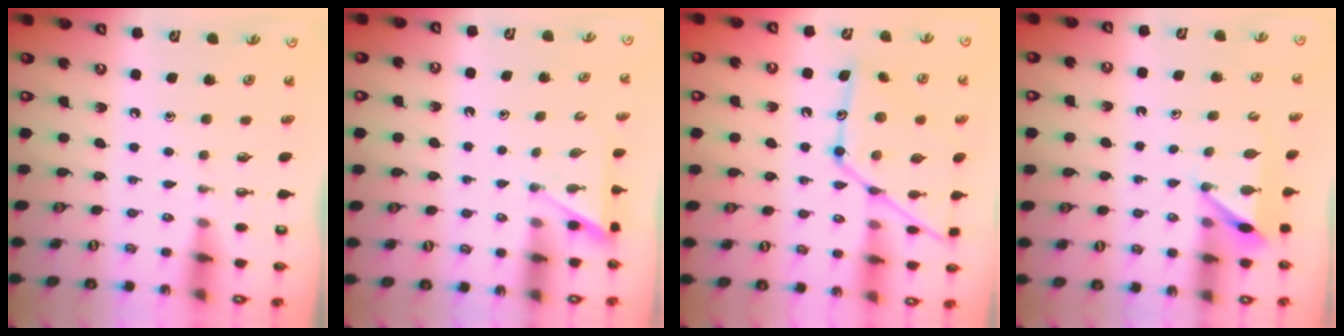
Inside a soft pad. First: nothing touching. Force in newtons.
{"total": 2.2, "press": 2.2, "slide": 0.2}
{"total": 17.2, "press": 17.1, "slide": 1.4}
{"total": 6.5, "press": 6.5, "slide": 0.7}